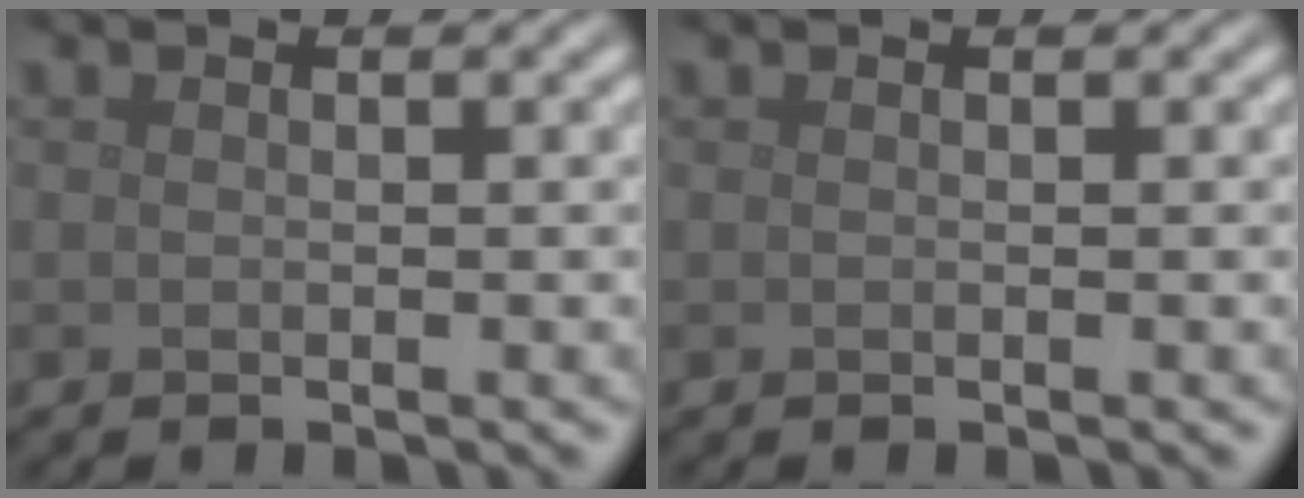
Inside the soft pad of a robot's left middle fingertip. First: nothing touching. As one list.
[{"total": 0.0}]